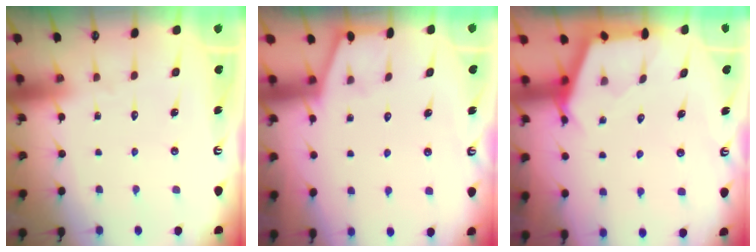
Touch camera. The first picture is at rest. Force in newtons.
{"total": 0.7, "press": 0.7, "slide": 0.2}
{"total": 2.9, "press": 2.9, "slide": 0.4}